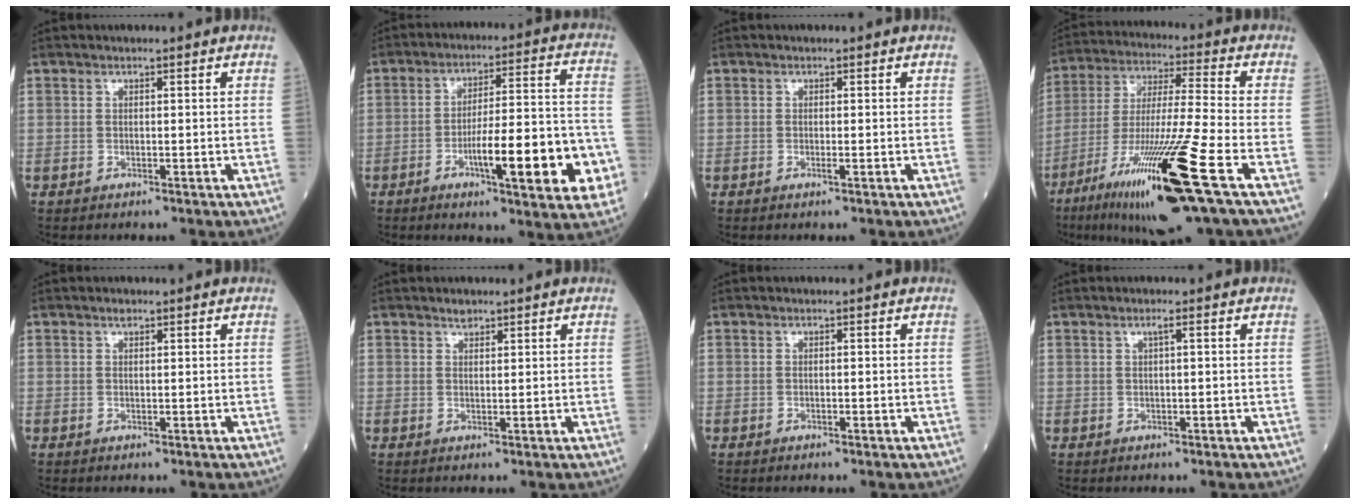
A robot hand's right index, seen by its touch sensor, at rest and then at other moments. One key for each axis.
{"total": 16.6, "fx": -5.7, "fy": 2.5, "fz": 15.4, "tx": -0.206, "ty": 0.011, "tz": -0.077}
{"total": 0.7, "fx": -0.3, "fy": -0.1, "fz": 0.7, "tx": -0.015, "ty": -0.001, "tz": -0.005}
{"total": 20.2, "fx": -9.8, "fy": -0.4, "fz": 17.6, "tx": -0.334, "ty": -0.048, "tz": -0.178}
{"total": 0.6, "fx": 0.5, "fy": 0.3, "fz": 0.2, "tx": -0.006, "ty": -0.001, "tz": 0.007}
{"total": 0.8, "fx": 0.7, "fy": 0.5, "fz": 0.2, "tx": -0.002, "ty": -0.004, "tz": 0.009}
{"total": 0.6, "fx": -0.2, "fy": 0.1, "fz": 0.5, "tx": -0.011, "ty": 0.000, "tz": -0.002}
{"total": 0.9, "fx": 0.3, "fy": -0.1, "fz": 0.8, "tx": -0.016, "ty": 0.002, "tz": 0.007}